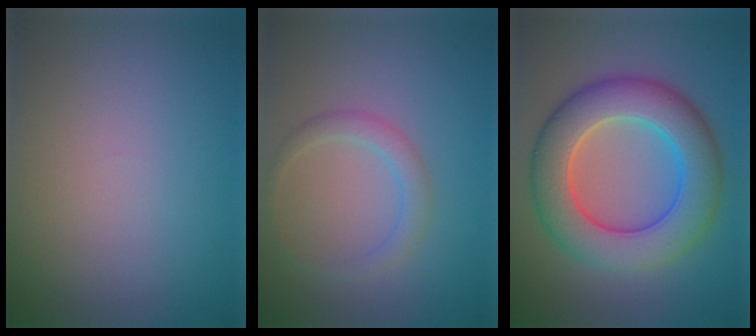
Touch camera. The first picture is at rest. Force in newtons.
{"total": 2.1, "press": 2.1, "slide": 0.0}
{"total": 9.1, "press": 9.1, "slide": 0.3}